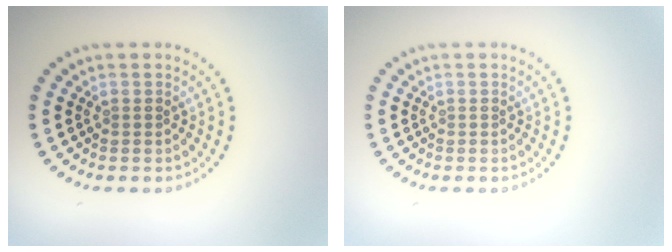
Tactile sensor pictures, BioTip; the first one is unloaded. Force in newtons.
{"total": 0.0}